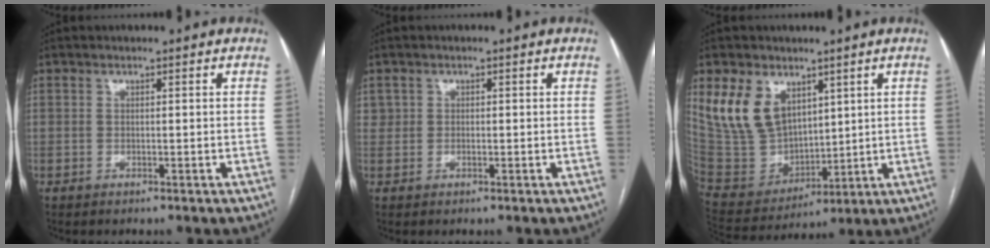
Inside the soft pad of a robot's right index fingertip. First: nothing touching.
{"total": 1.7, "force": [0.2, 1.6, 0.5], "torque": [-0.011, 0.011, 0.009]}
{"total": 13.2, "force": [6.6, 8.9, 7.3], "torque": [-0.171, 0.013, 0.150]}